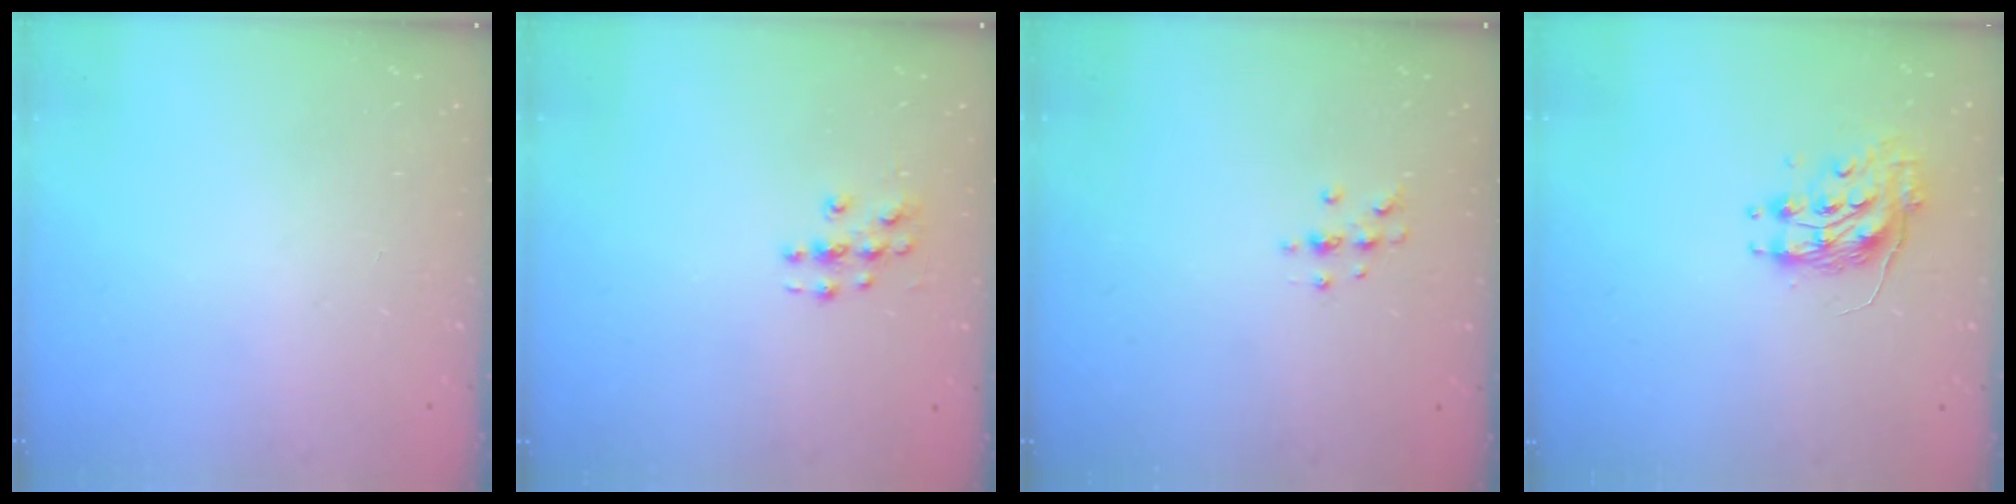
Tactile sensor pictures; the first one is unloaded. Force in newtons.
{"total": 3.7, "press": 3.7, "slide": 0.1}
{"total": 4.1, "press": 4.1, "slide": 0.4}
{"total": 8.8, "press": 8.8, "slide": 0.0}